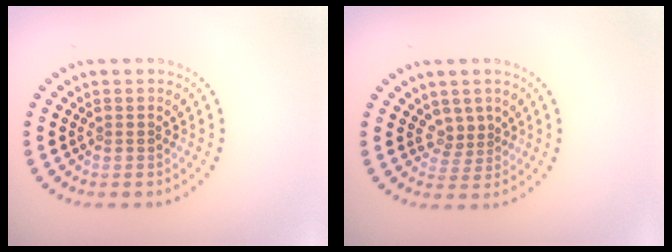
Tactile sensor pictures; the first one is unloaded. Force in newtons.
{"total": 1.7, "press": 1.2, "slide": 1.2}